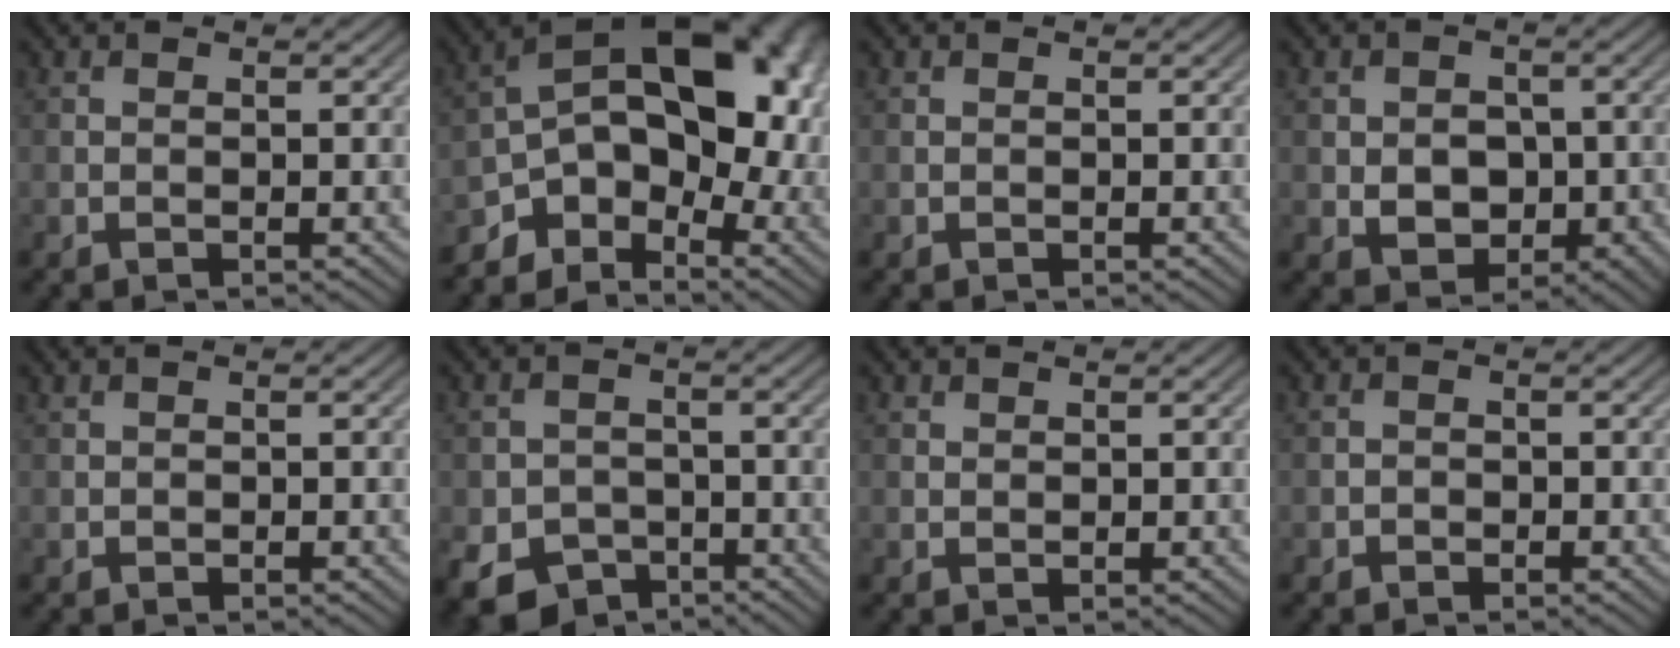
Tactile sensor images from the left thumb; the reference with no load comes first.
{"total": 13.2, "force": [-3.7, 8.3, 9.6], "torque": [-0.138, -0.002, -0.071]}
{"total": 0.0}
{"total": 4.7, "force": [-0.7, 3.7, 2.8], "torque": [-0.052, -0.009, -0.014]}
{"total": 0.0}
{"total": 5.7, "force": [-3.3, 4.1, 2.2], "torque": [-0.048, -0.014, -0.060]}
{"total": 0.7, "force": [0.6, 0.3, 0.1], "torque": [-0.004, 0.000, 0.015]}
{"total": 0.8, "force": [-0.5, 0.6, 0.1], "torque": [0.000, 0.000, -0.011]}